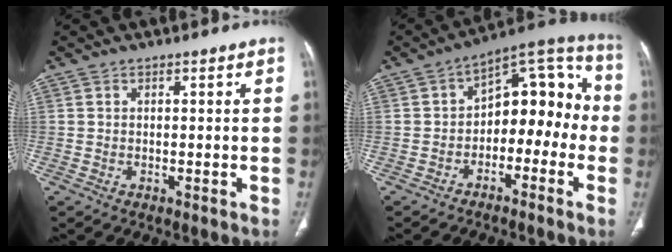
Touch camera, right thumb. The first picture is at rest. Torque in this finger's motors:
{"motor_torque": [-0.69, 0.37, 0.56, 0.26, -0.04]}